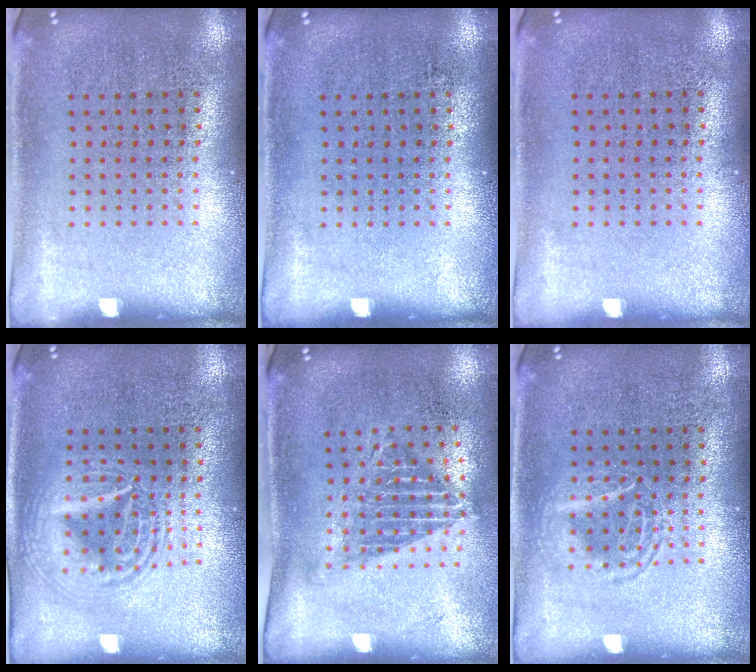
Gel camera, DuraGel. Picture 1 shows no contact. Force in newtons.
{"total": 0.0}
{"total": 0.0}
{"total": 2.6, "press": 2.6, "slide": 0.3}
{"total": 1.3, "press": 1.0, "slide": 0.9}
{"total": 1.9, "press": 1.9, "slide": 0.3}